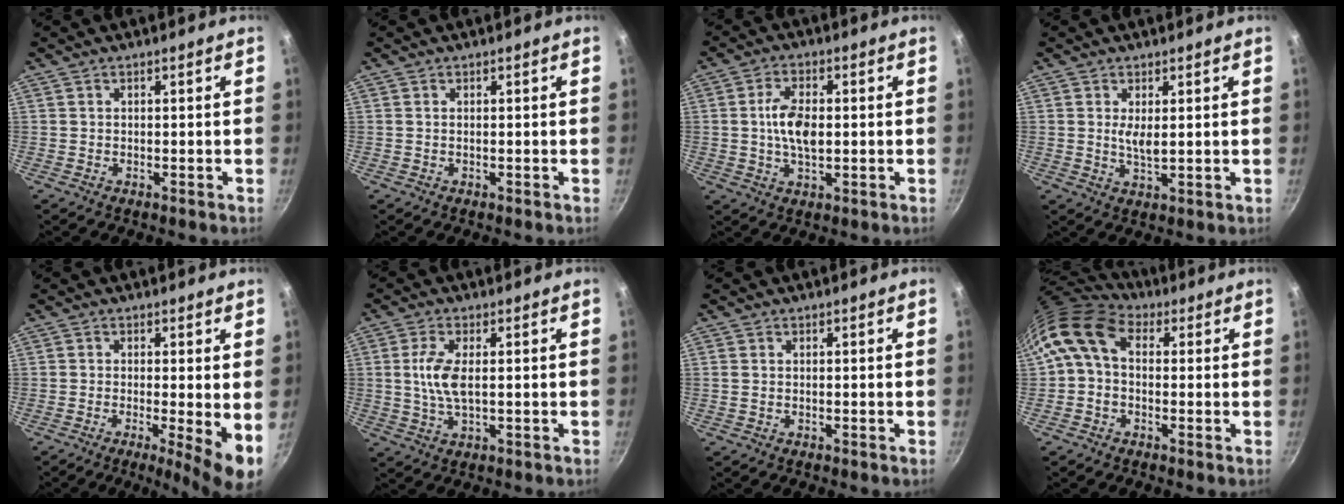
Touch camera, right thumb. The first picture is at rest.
{"total": 0.0}
{"total": 7.6, "force": [0.3, 4.0, 6.5], "torque": [-0.119, 0.009, 0.003]}
{"total": 3.3, "force": [0.8, 1.0, 3.1], "torque": [-0.058, -0.010, 0.017]}
{"total": 7.5, "force": [-1.0, 1.2, 7.4], "torque": [-0.106, -0.014, -0.014]}
{"total": 6.5, "force": [0.7, 2.6, 5.9], "torque": [-0.129, 0.002, 0.014]}
{"total": 0.7, "force": [0.0, 0.5, 0.5], "torque": [-0.011, 0.002, 0.001]}
{"total": 10.8, "force": [2.0, 7.5, 7.5], "torque": [-0.139, 0.023, 0.018]}